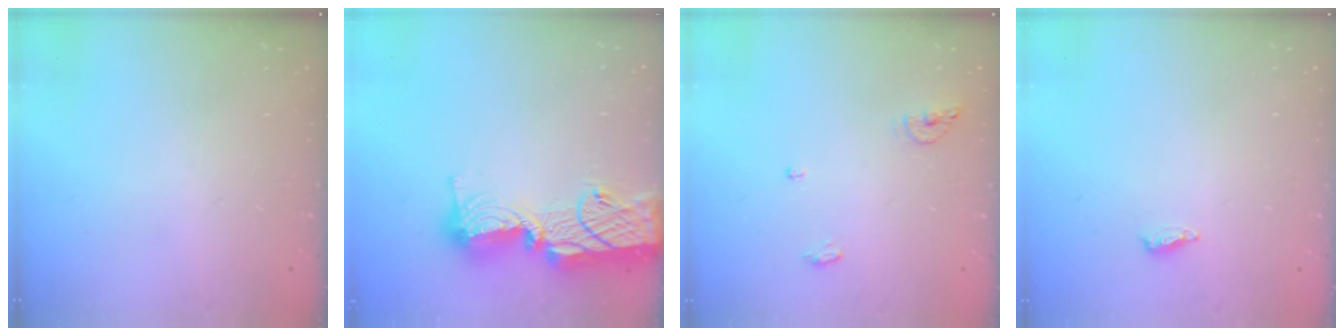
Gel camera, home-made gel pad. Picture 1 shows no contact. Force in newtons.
{"total": 17.5, "press": 17.4, "slide": 1.3}
{"total": 5.9, "press": 5.6, "slide": 1.7}
{"total": 4.6, "press": 4.4, "slide": 1.1}